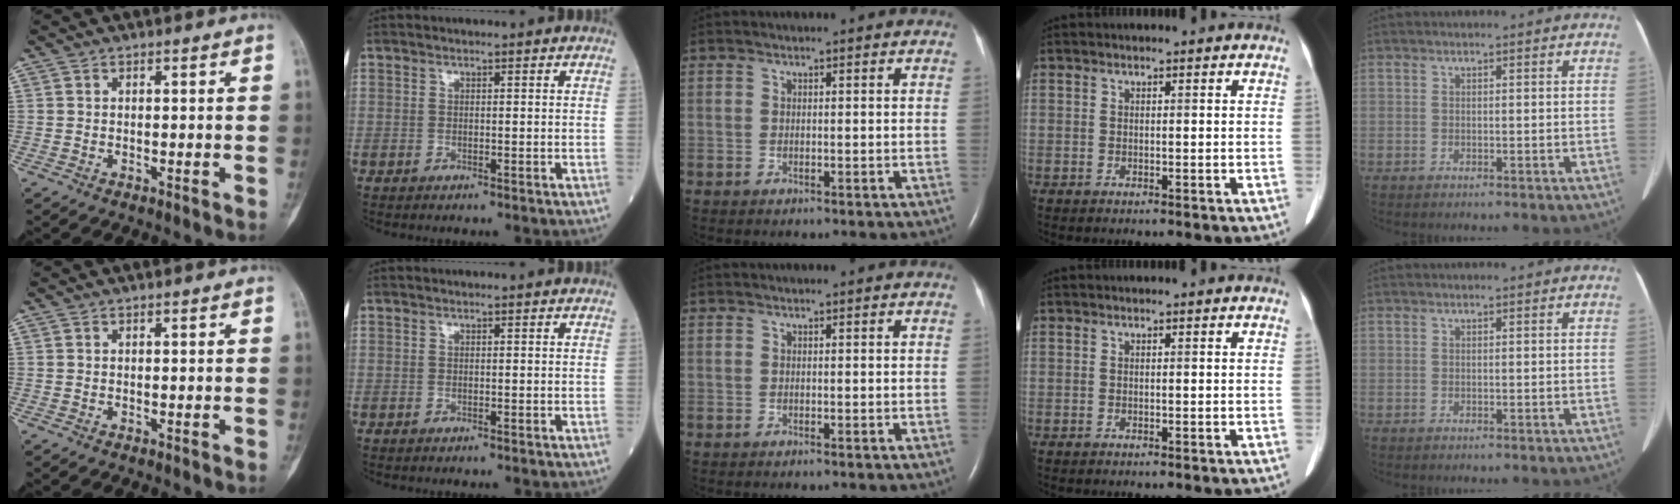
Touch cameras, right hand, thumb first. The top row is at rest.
{}